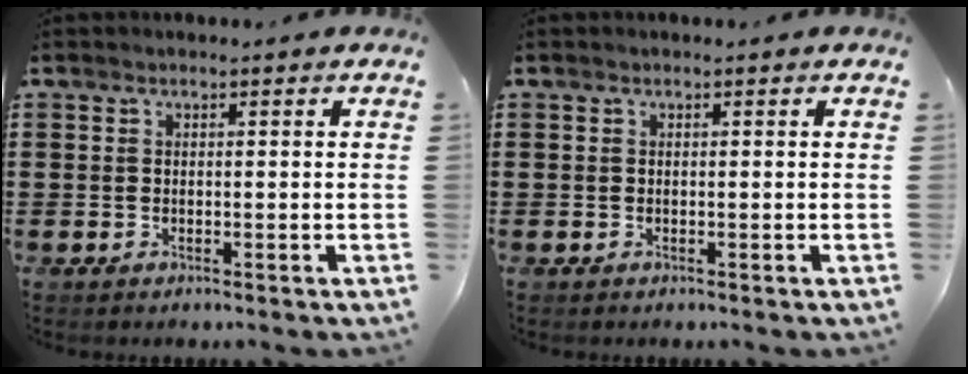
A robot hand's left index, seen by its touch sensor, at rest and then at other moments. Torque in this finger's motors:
{"motor_torque": [0.00, 0.00, 0.00, 0.01]}